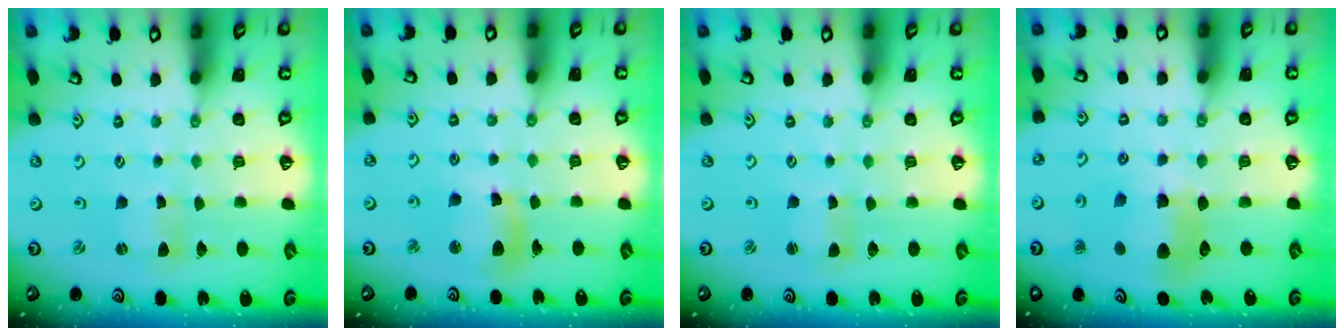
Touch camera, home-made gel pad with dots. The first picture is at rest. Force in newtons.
{"total": 11.1, "press": 11.0, "slide": 1.2}
{"total": 1.8, "press": 1.8, "slide": 0.3}
{"total": 8.6, "press": 8.5, "slide": 1.3}